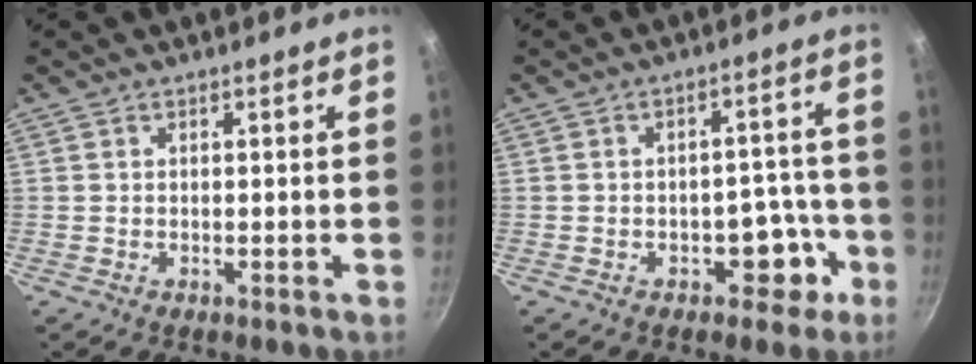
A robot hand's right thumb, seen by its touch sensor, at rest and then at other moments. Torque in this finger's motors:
{"motor_torque": [1.88, 1.71, 0.86, -0.52, 0.04]}